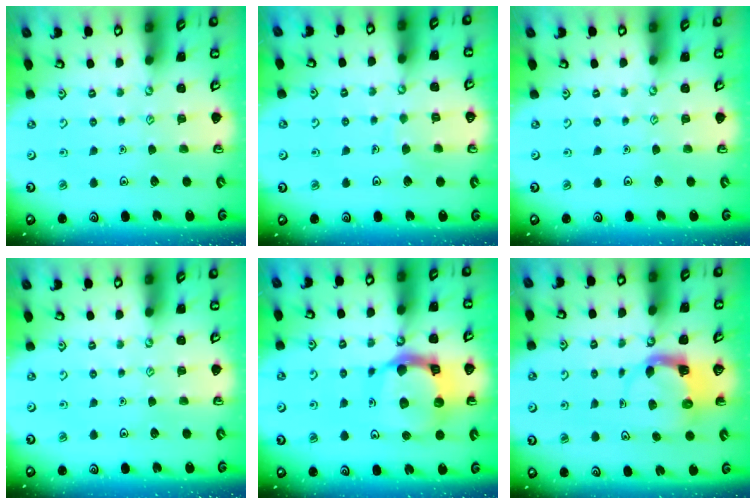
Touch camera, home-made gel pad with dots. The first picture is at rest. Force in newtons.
{"total": 3.9, "press": 3.9, "slide": 0.3}
{"total": 0.0}
{"total": 0.0}
{"total": 15.7, "press": 15.5, "slide": 2.0}
{"total": 3.8, "press": 3.8, "slide": 0.6}